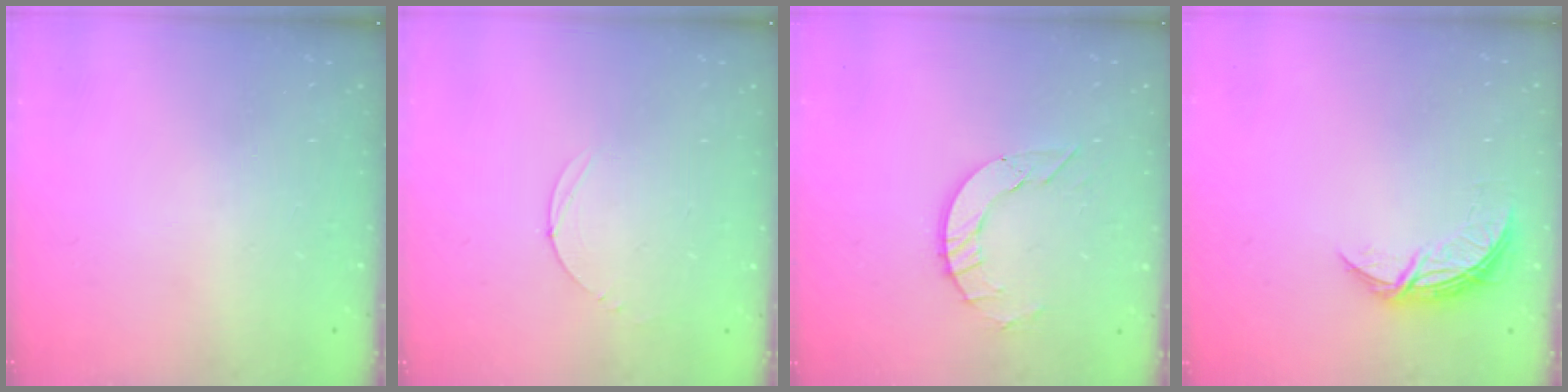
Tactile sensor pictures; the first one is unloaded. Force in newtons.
{"total": 2.8, "press": 2.8, "slide": 0.3}
{"total": 7.1, "press": 7.0, "slide": 0.7}
{"total": 6.9, "press": 6.9, "slide": 0.5}